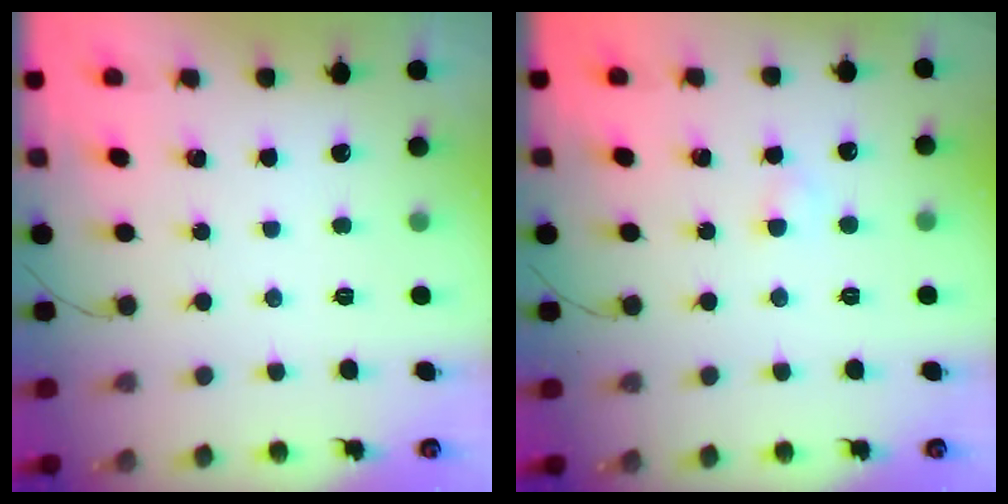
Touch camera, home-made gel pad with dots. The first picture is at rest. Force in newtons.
{"total": 2.3, "press": 2.2, "slide": 0.9}